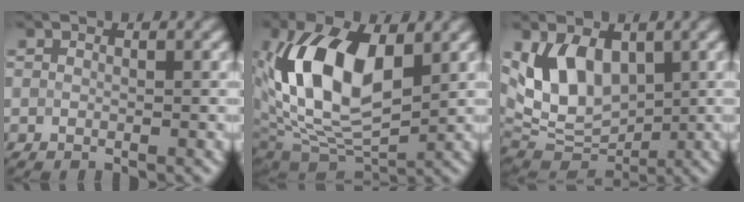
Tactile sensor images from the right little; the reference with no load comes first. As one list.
[{"total": 11.0, "force": [2.3, 5.9, 9.0], "torque": [-0.176, 0.006, 0.037]}, {"total": 7.2, "force": [2.0, 4.6, 5.2], "torque": [-0.095, -0.006, 0.034]}]